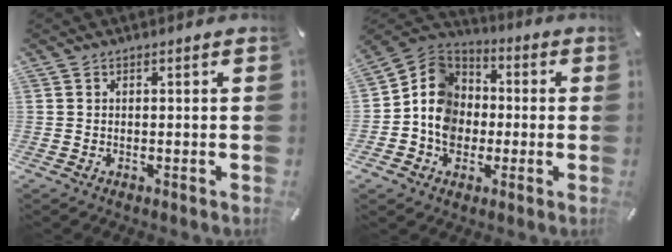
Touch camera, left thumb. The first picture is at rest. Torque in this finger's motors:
{"motor_torque": [1.61, 3.03, 0.70, 0.51, 0.16]}